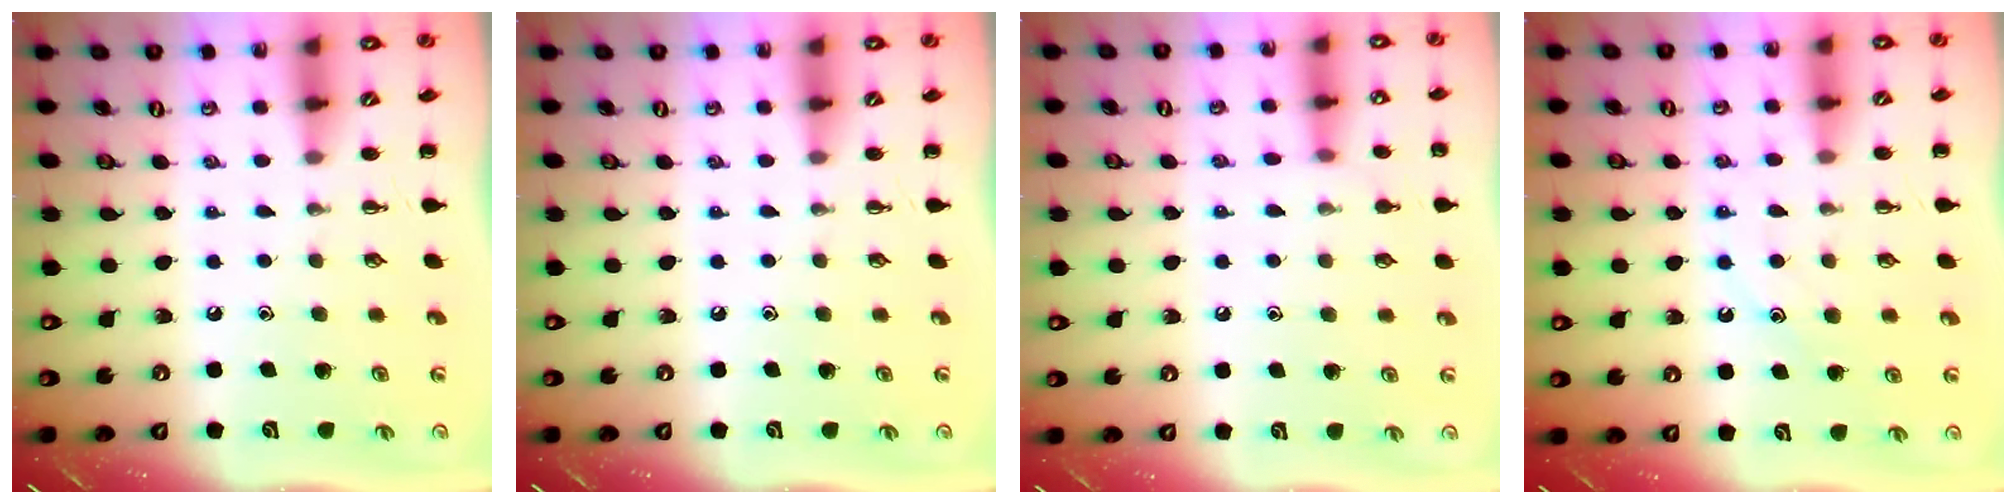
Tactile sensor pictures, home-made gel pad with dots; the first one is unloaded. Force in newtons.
{"total": 0.0}
{"total": 7.2, "press": 6.7, "slide": 2.7}
{"total": 11.7, "press": 11.6, "slide": 1.0}